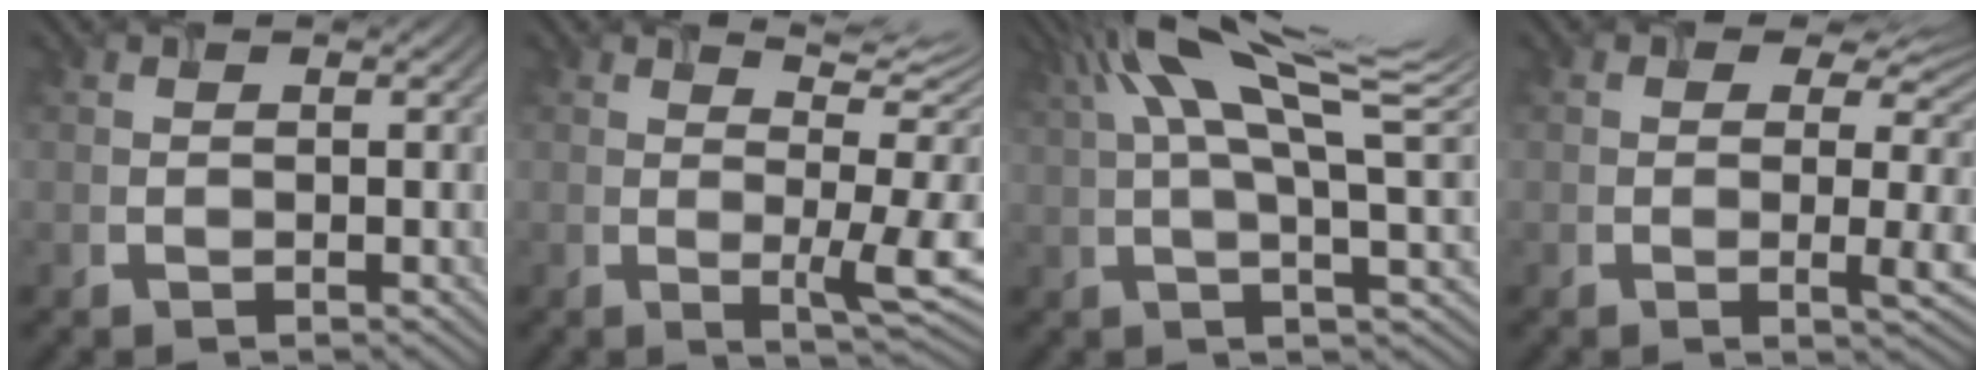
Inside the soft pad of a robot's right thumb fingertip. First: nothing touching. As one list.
[{"total": 7.6, "force": [2.6, 1.4, 6.9], "torque": [-0.102, -0.001, 0.047]}, {"total": 14.6, "force": [6.1, 3.9, 12.7], "torque": [-0.223, 0.024, 0.099]}, {"total": 5.1, "force": [1.1, 2.3, 4.4], "torque": [-0.057, -0.004, 0.012]}]